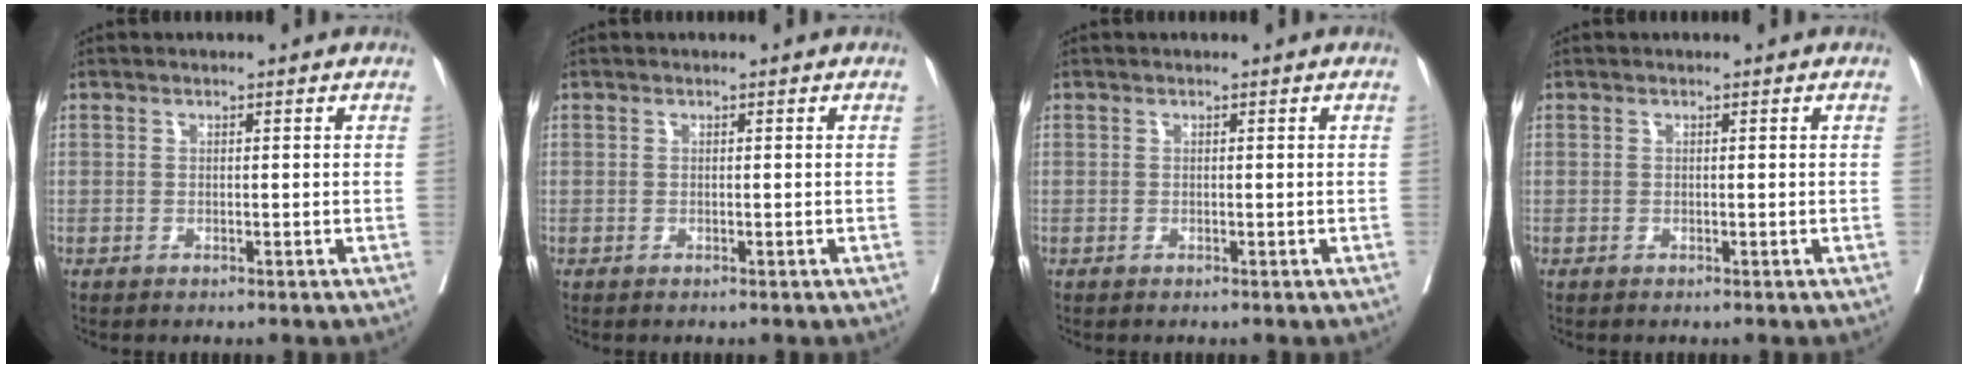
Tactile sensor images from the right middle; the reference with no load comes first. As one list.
[{"total": 0.0}, {"total": 0.0}, {"total": 0.0}]